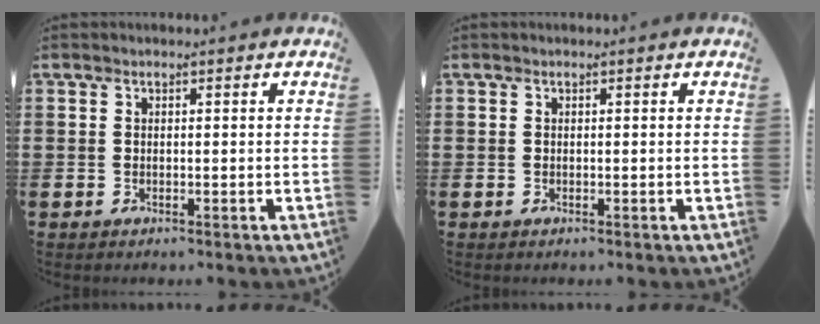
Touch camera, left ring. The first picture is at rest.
{"total": 0.0}